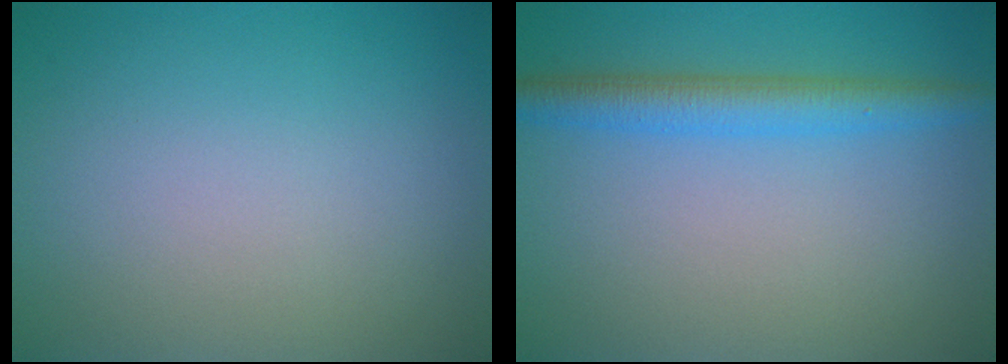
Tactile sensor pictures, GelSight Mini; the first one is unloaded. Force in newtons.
{"total": 3.6, "press": 3.5, "slide": 0.2}